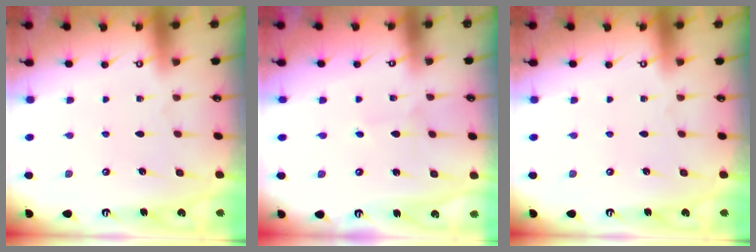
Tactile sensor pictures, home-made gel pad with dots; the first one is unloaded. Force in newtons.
{"total": 2.0, "press": 2.0, "slide": 0.2}
{"total": 0.0}